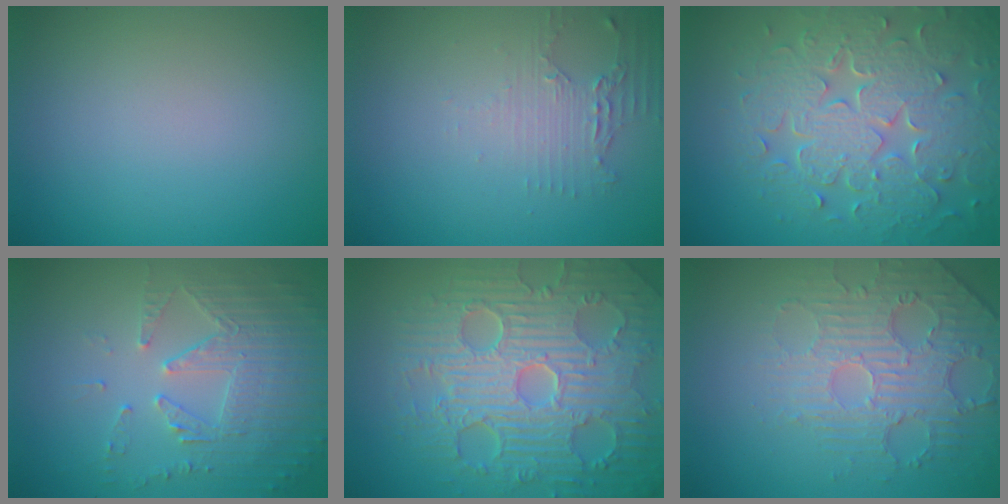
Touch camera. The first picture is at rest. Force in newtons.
{"total": 2.2, "press": 1.8, "slide": 1.2}
{"total": 8.4, "press": 6.1, "slide": 5.8}
{"total": 5.5, "press": 3.7, "slide": 4.0}
{"total": 10.7, "press": 7.2, "slide": 7.9}
{"total": 4.6, "press": 3.7, "slide": 2.7}